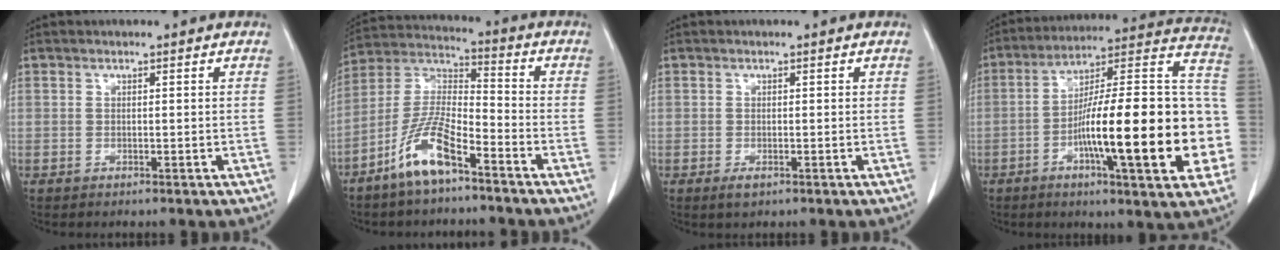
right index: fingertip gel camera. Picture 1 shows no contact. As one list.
[{"total": 10.6, "force": [-6.7, 2.4, 7.8], "torque": [-0.167, -0.004, -0.135]}, {"total": 1.2, "force": [-0.6, 0.7, 0.8], "torque": [-0.010, 0.000, -0.006]}, {"total": 26.4, "force": [-6.1, 3.9, 25.4], "torque": [-0.312, 0.018, -0.094]}]